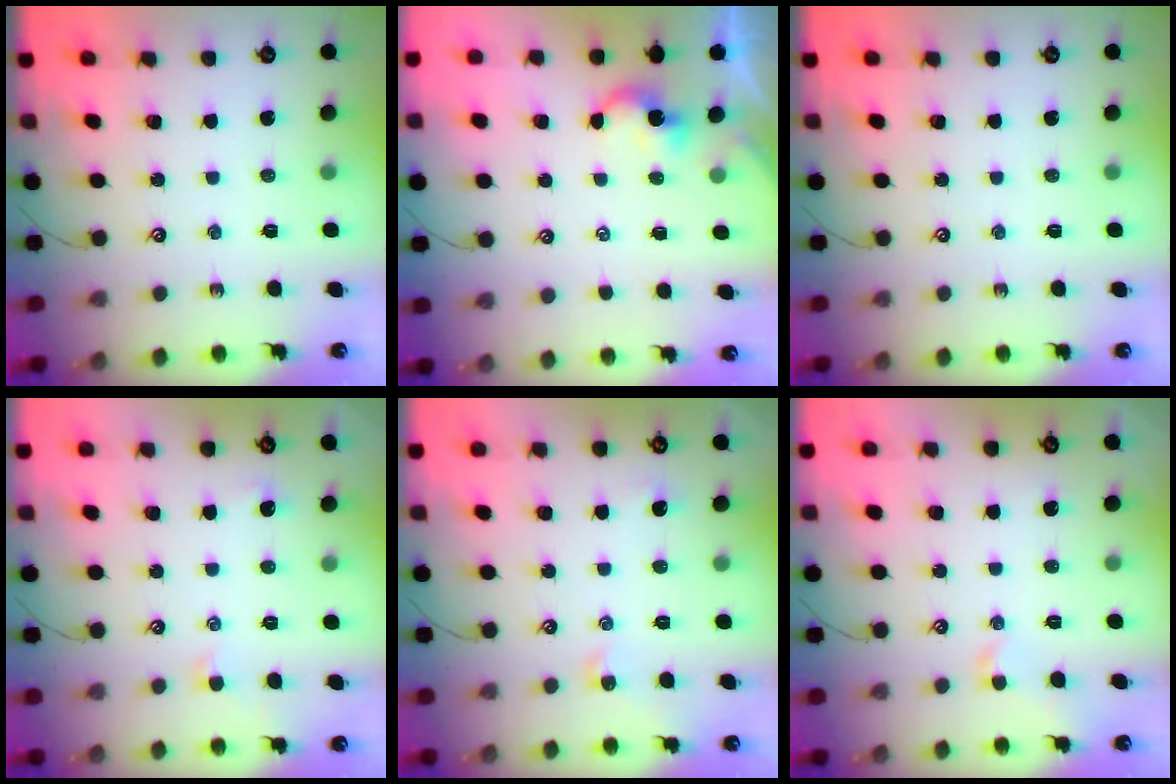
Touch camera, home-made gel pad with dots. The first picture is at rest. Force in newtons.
{"total": 2.9, "press": 2.9, "slide": 0.2}
{"total": 0.0}
{"total": 0.8, "press": 0.6, "slide": 0.6}
{"total": 1.5, "press": 1.4, "slide": 0.5}
{"total": 0.6, "press": 0.1, "slide": 0.5}